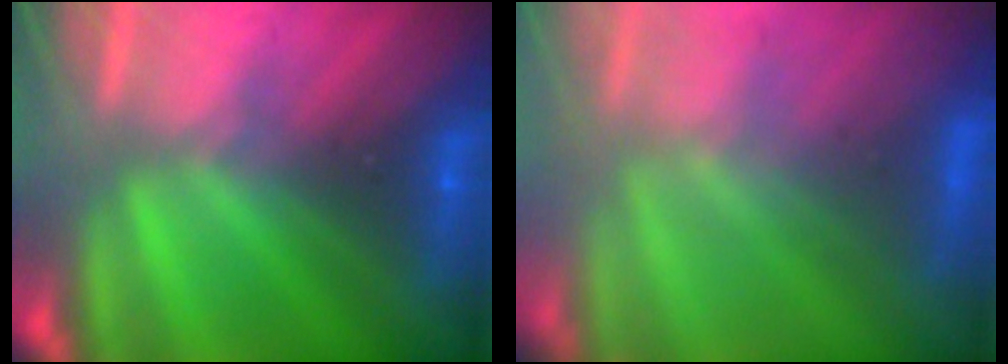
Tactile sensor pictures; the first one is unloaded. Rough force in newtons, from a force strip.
{"total": 3.5}